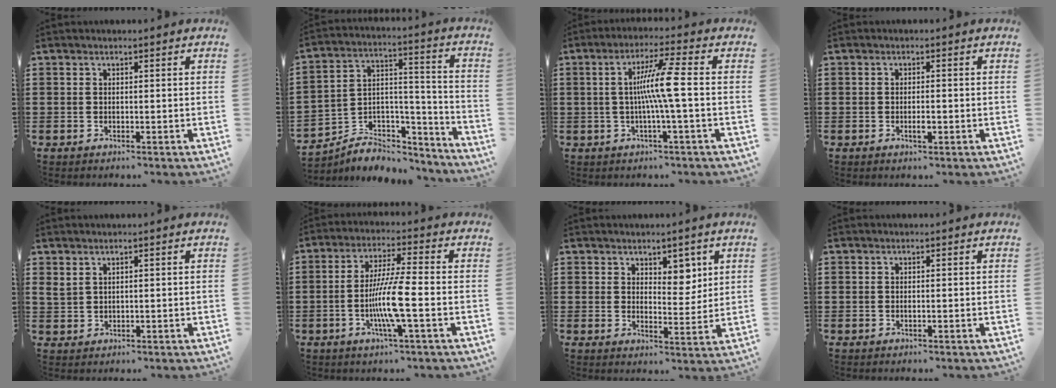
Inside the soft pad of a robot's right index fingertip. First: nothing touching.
{"total": 5.2, "force": [-4.2, 3.1, 0.6], "torque": [-0.014, 0.004, -0.081]}
{"total": 7.5, "force": [-0.2, -0.6, 7.5], "torque": [-0.146, -0.004, -0.017]}
{"total": 1.8, "force": [-0.6, 0.5, 1.7], "torque": [-0.031, -0.001, -0.010]}
{"total": 1.7, "force": [1.3, 0.8, 0.8], "torque": [-0.018, 0.001, 0.025]}
{"total": 8.5, "force": [-2.2, 0.4, 8.2], "torque": [-0.165, -0.017, -0.047]}
{"total": 4.5, "force": [3.0, 2.8, 1.9], "torque": [-0.033, -0.002, 0.050]}
{"total": 0.0}